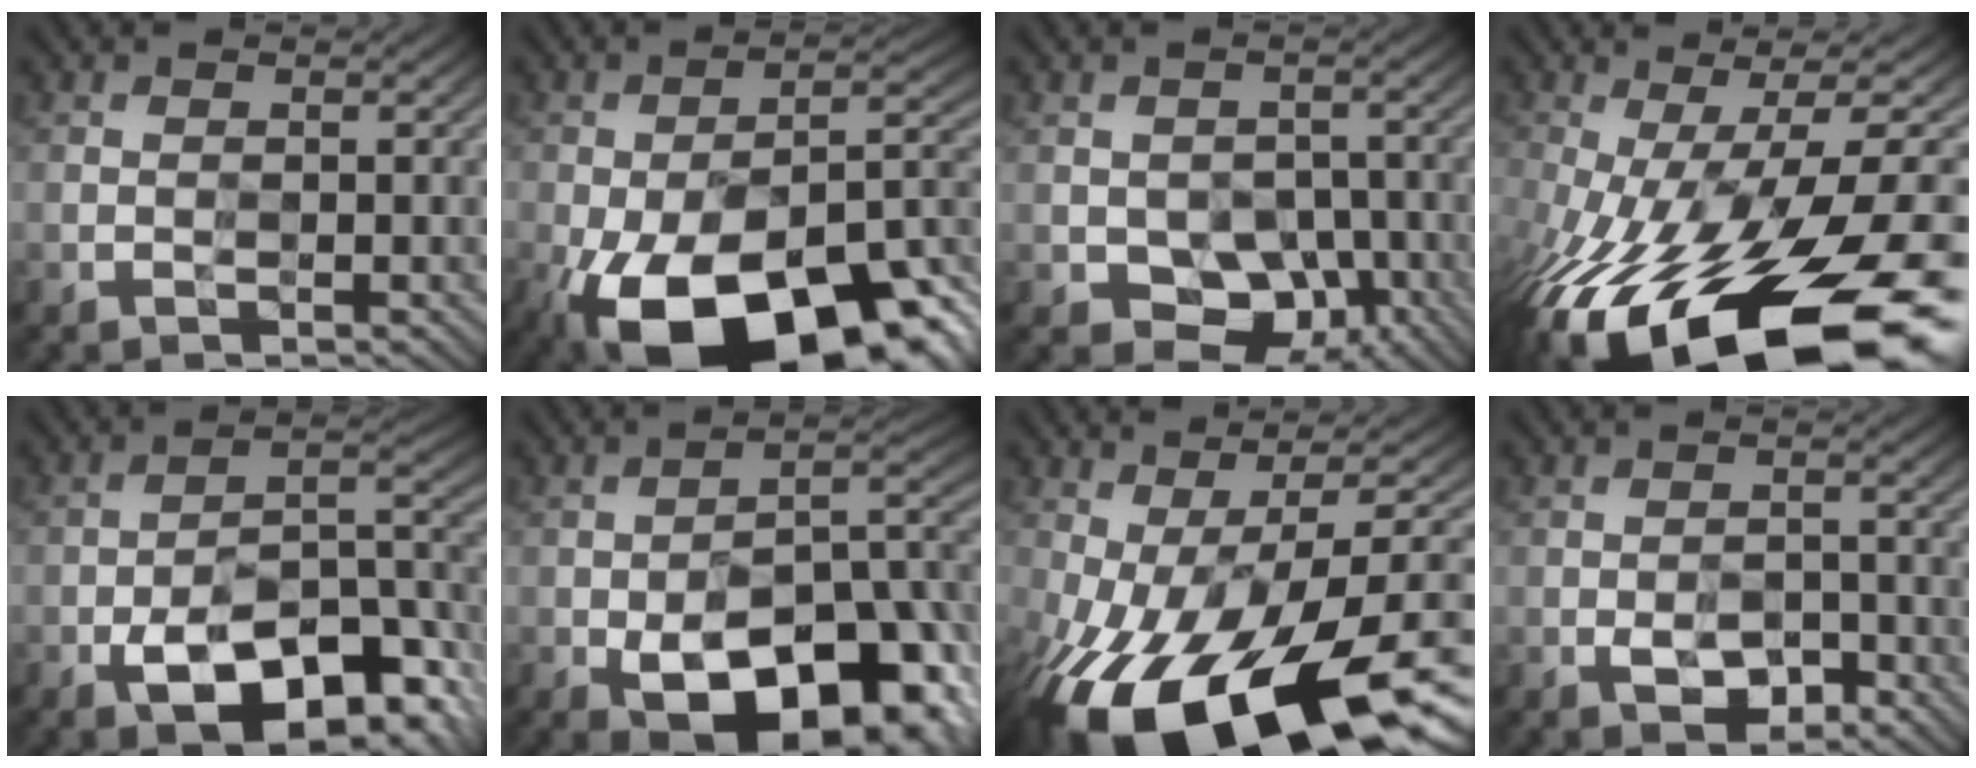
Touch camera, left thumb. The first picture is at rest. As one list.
[{"total": 20.4, "force": [-12.2, 9.2, 13.6], "torque": [-0.220, -0.042, -0.183]}, {"total": 6.1, "force": [-2.0, 4.7, 3.3], "torque": [-0.042, -0.010, -0.028]}, {"total": 18.4, "force": [-9.1, 5.0, 15.2], "torque": [-0.260, -0.031, -0.152]}, {"total": 13.0, "force": [-8.1, 5.6, 8.4], "torque": [-0.129, -0.015, -0.133]}, {"total": 17.1, "force": [-8.9, 8.3, 12.0], "torque": [-0.159, -0.015, -0.141]}, {"total": 18.8, "force": [-8.9, 7.0, 14.9], "torque": [-0.277, -0.028, -0.138]}, {"total": 2.9, "force": [-2.0, 1.6, 1.3], "torque": [-0.019, -0.003, -0.036]}]